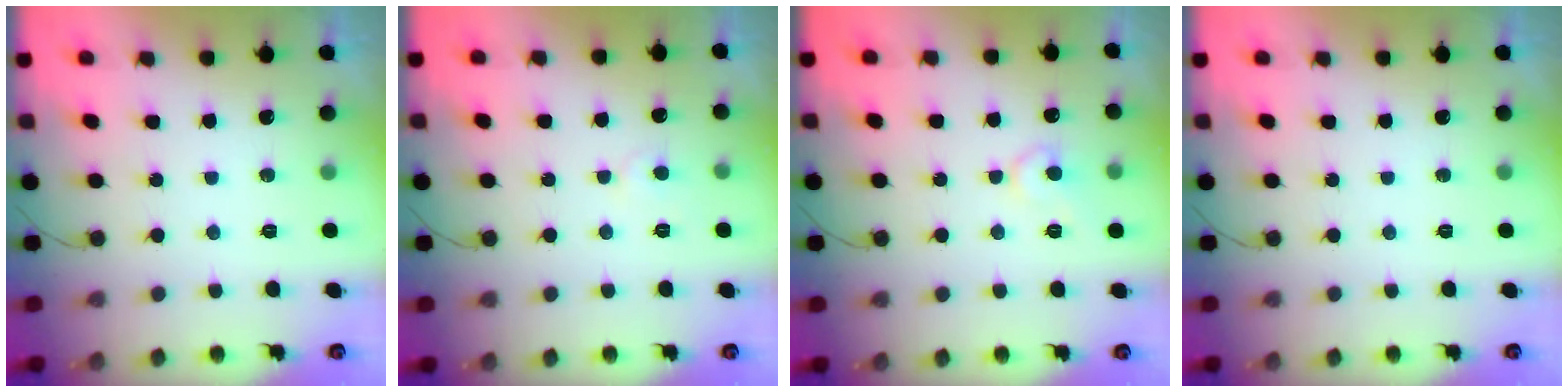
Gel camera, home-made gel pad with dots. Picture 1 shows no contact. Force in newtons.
{"total": 3.2, "press": 3.2, "slide": 0.2}
{"total": 7.5, "press": 7.5, "slide": 0.7}
{"total": 0.0}